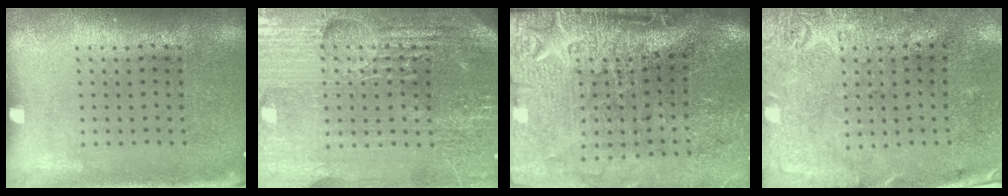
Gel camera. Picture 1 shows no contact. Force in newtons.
{"total": 5.1, "press": 4.7, "slide": 1.9}
{"total": 4.5, "press": 3.8, "slide": 2.6}
{"total": 2.9, "press": 2.2, "slide": 1.8}